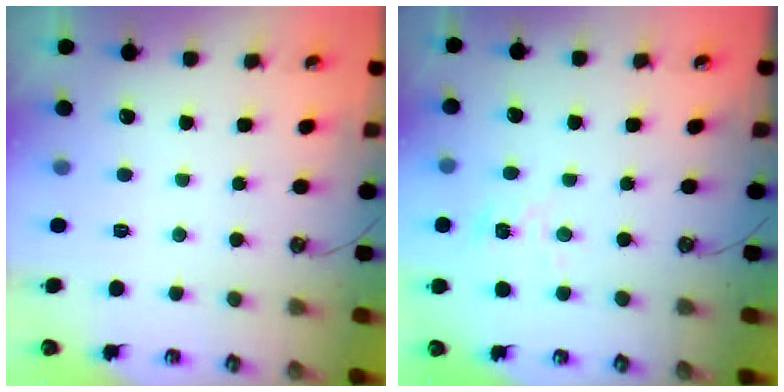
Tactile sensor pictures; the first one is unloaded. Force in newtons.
{"total": 2.9, "press": 2.8, "slide": 0.3}